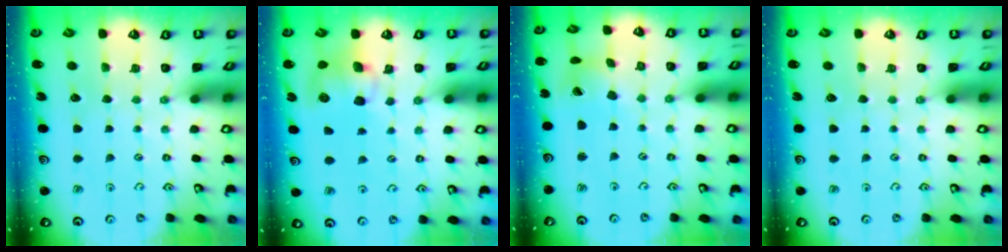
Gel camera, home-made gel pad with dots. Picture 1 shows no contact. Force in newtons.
{"total": 8.5, "press": 8.4, "slide": 1.2}
{"total": 4.5, "press": 4.5, "slide": 0.4}
{"total": 0.0}